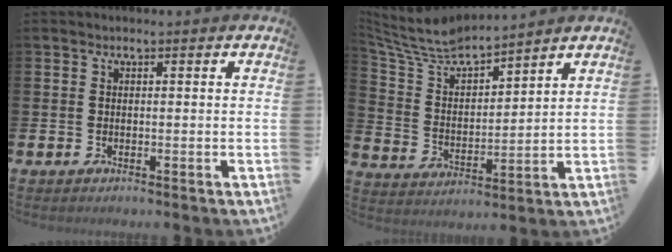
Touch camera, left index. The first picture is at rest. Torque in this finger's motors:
{"motor_torque": [-0.09, -0.53, 0.25, 0.14]}